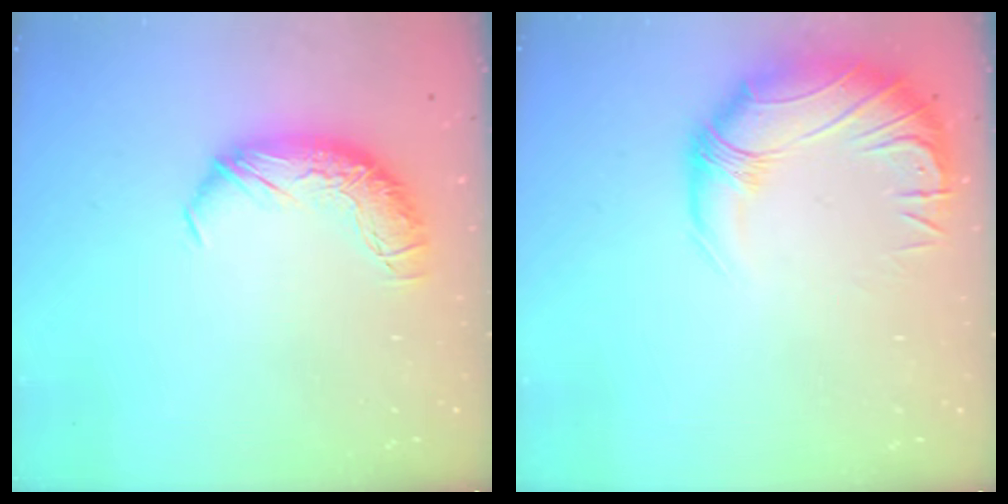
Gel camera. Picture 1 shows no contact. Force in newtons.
{"total": 2.9, "press": 0.4, "slide": 2.9}